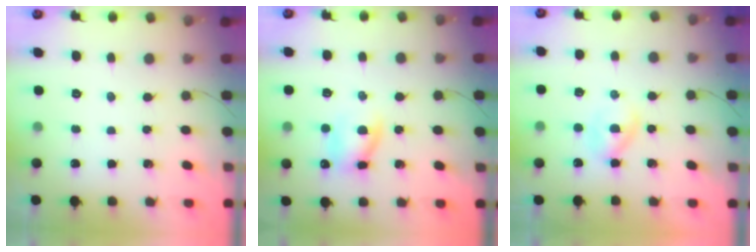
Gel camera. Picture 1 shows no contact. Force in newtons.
{"total": 8.9, "press": 8.6, "slide": 2.2}
{"total": 2.4, "press": 2.2, "slide": 1.0}